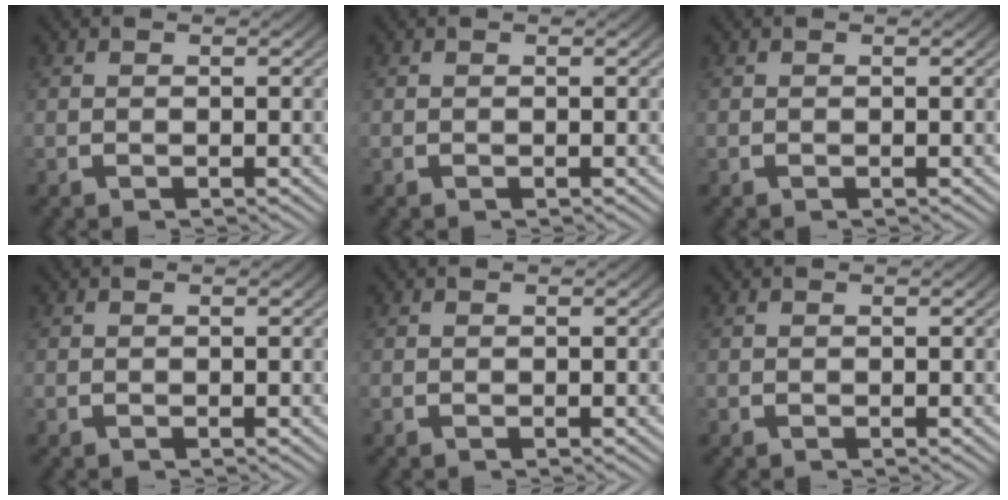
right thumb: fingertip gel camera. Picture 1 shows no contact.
{"total": 0.0}
{"total": 0.0}
{"total": 0.0}
{"total": 0.0}
{"total": 0.0}